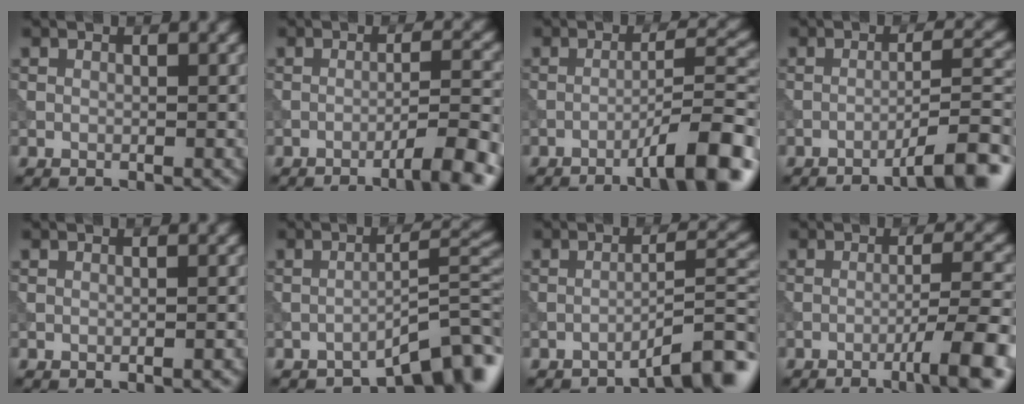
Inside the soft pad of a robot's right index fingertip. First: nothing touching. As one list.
[{"total": 5.3, "force": [-3.1, 0.7, 4.2], "torque": [-0.052, 0.014, -0.054]}, {"total": 8.4, "force": [-4.8, 1.3, 6.8], "torque": [-0.091, 0.018, -0.074]}, {"total": 6.5, "force": [-4.2, 1.0, 4.8], "torque": [-0.057, 0.016, -0.067]}, {"total": 0.8, "force": [-0.5, 0.2, 0.5], "torque": [-0.003, 0.004, -0.010]}, {"total": 5.4, "force": [-4.3, 0.9, 3.2], "torque": [-0.032, 0.017, -0.064]}, {"total": 5.0, "force": [-3.7, 0.5, 3.3], "torque": [-0.037, 0.021, -0.062]}, {"total": 6.6, "force": [-3.2, 0.8, 5.7], "torque": [-0.077, 0.010, -0.054]}]